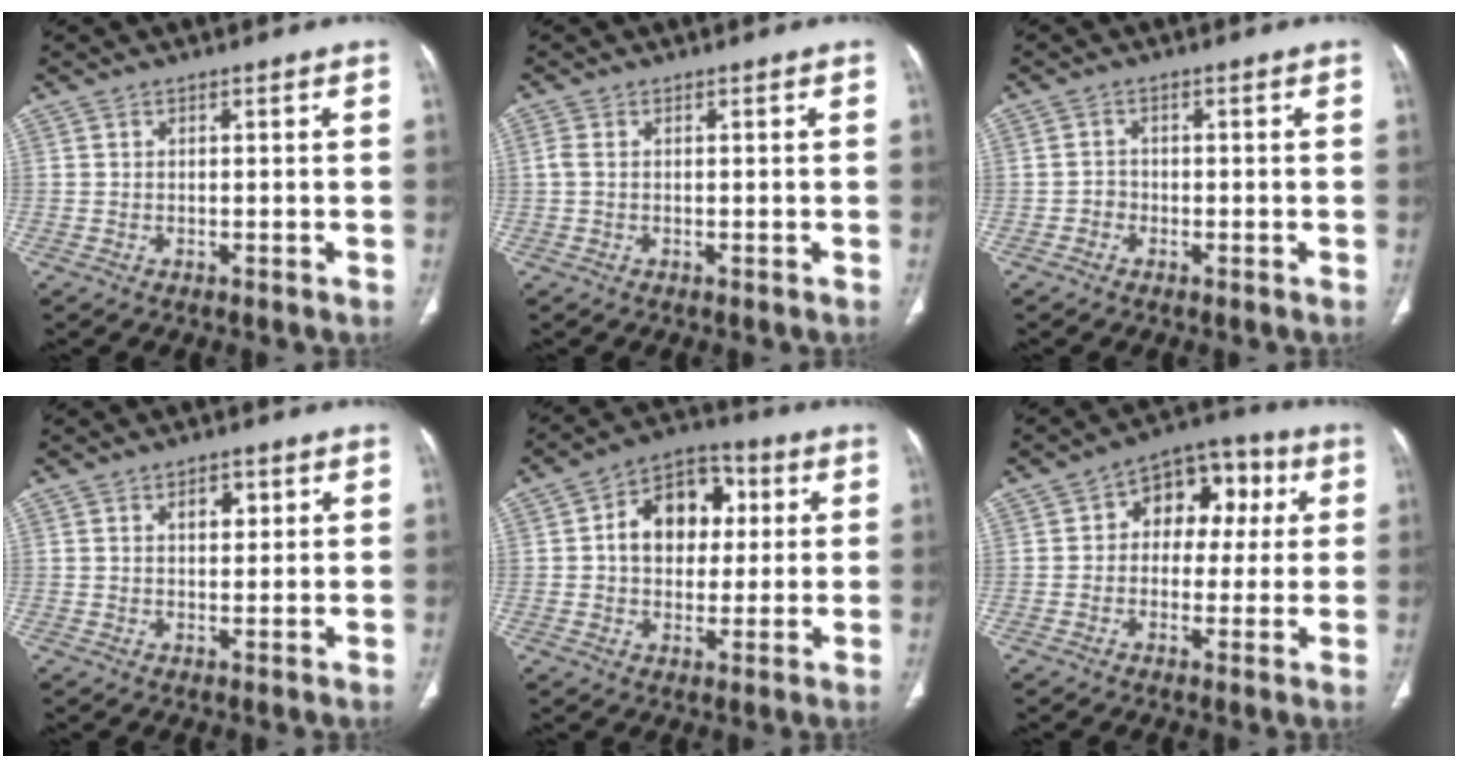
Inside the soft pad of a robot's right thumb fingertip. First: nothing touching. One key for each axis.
{"total": 1.4, "fx": 0.2, "fy": 0.8, "fz": 1.1, "tx": -0.036, "ty": 0.006, "tz": 0.004}
{"total": 1.6, "fx": -0.8, "fy": 1.3, "fz": 0.2, "tx": 0.003, "ty": 0.007, "tz": -0.020}
{"total": 3.7, "fx": 1.4, "fy": 2.2, "fz": 2.6, "tx": -0.025, "ty": -0.004, "tz": 0.021}
{"total": 13.4, "fx": 2.2, "fy": 9.8, "fz": 8.9, "tx": -0.096, "ty": 0.016, "tz": 0.027}
{"total": 12.1, "fx": 2.4, "fy": 8.6, "fz": 8.2, "tx": -0.060, "ty": 0.027, "tz": 0.024}